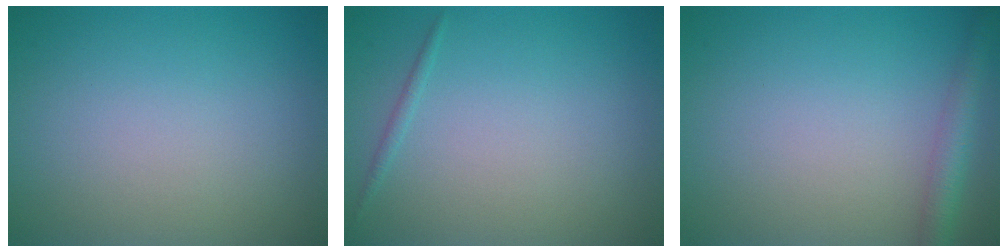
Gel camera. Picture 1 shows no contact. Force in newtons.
{"total": 0.6, "press": 0.6, "slide": 0.0}
{"total": 2.7, "press": 2.7, "slide": 0.2}